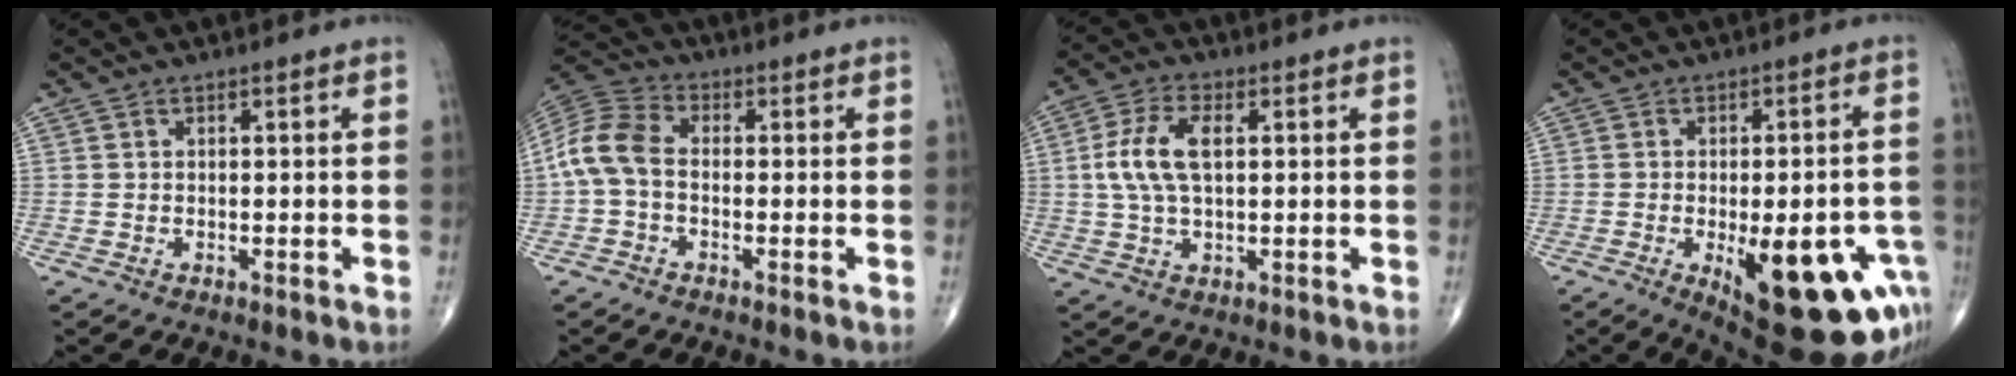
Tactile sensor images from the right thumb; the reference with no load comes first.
{"total": 8.9, "force": [-1.0, 5.7, 6.7], "torque": [-0.138, 0.025, -0.035]}
{"total": 9.1, "force": [1.3, 4.6, 7.8], "torque": [-0.169, 0.010, 0.024]}
{"total": 22.8, "force": [-8.7, 8.9, 19.1], "torque": [-0.171, 0.011, -0.095]}